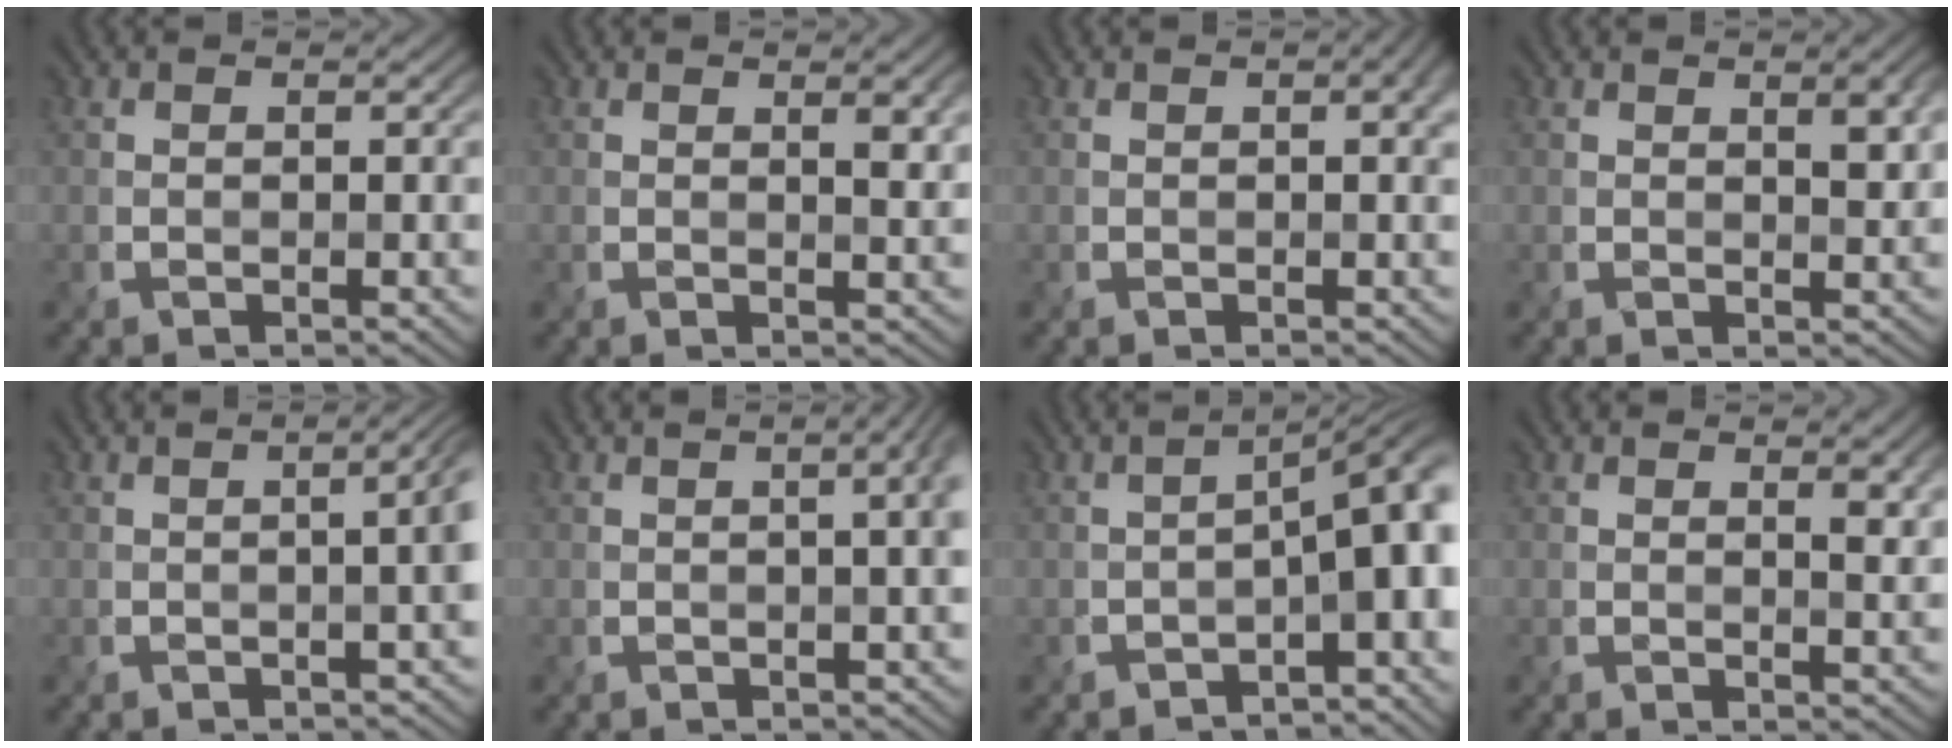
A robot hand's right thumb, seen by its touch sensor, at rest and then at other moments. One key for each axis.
{"total": 2.1, "fx": 1.0, "fy": 0.6, "fz": 1.8, "tx": -0.026, "ty": 0.000, "tz": 0.017}
{"total": 2.2, "fx": 0.6, "fy": 0.7, "fz": 2.0, "tx": -0.027, "ty": 0.004, "tz": 0.007}
{"total": 3.1, "fx": 1.2, "fy": 1.0, "fz": 2.7, "tx": -0.040, "ty": 0.003, "tz": 0.021}
{"total": 4.3, "fx": -0.1, "fy": 1.4, "fz": 4.1, "tx": -0.029, "ty": 0.012, "tz": -0.001}
{"total": 4.1, "fx": 0.4, "fy": 1.2, "fz": 3.9, "tx": -0.031, "ty": 0.017, "tz": 0.002}
{"total": 7.9, "fx": -3.2, "fy": 2.3, "fz": 6.9, "tx": -0.084, "ty": -0.002, "tz": -0.047}
{"total": 2.6, "fx": 1.3, "fy": 0.8, "fz": 2.1, "tx": -0.032, "ty": -0.001, "tz": 0.022}